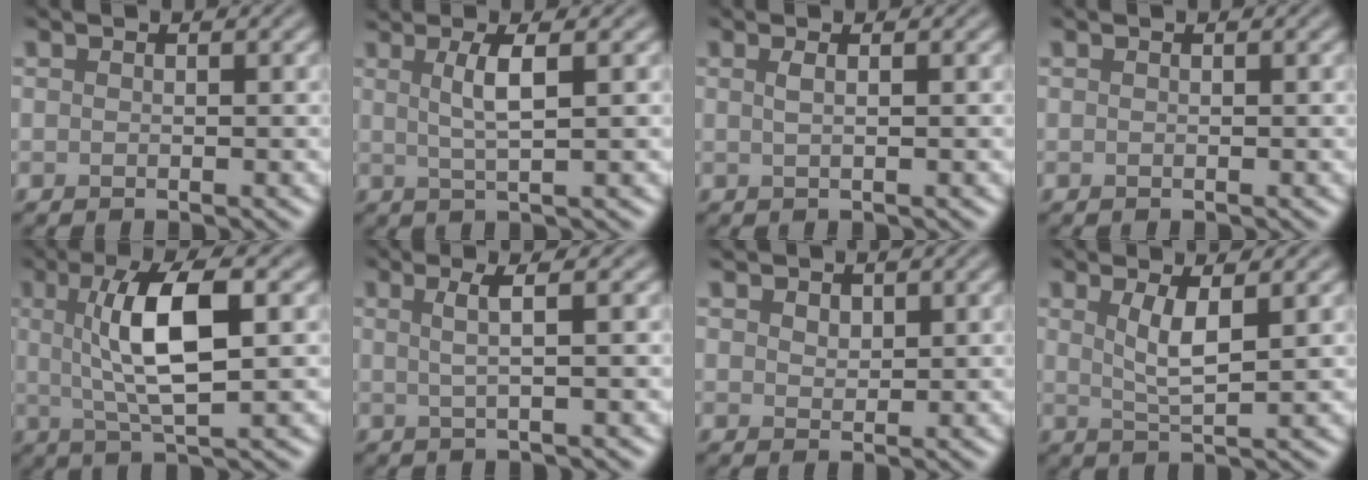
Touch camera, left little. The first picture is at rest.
{"total": 3.2, "force": [1.0, 0.6, 3.0], "torque": [-0.049, 0.003, 0.018]}
{"total": 1.2, "force": [0.3, 0.5, 1.0], "torque": [-0.013, 0.005, 0.003]}
{"total": 0.0}
{"total": 7.2, "force": [1.2, 1.9, 6.8], "torque": [-0.120, 0.008, 0.022]}
{"total": 2.4, "force": [0.5, 0.5, 2.3], "torque": [-0.042, 0.003, 0.005]}
{"total": 1.5, "force": [1.1, 0.9, 0.5], "torque": [-0.013, 0.000, 0.022]}
{"total": 3.2, "force": [1.2, 0.7, 2.9], "torque": [-0.054, -0.005, 0.024]}